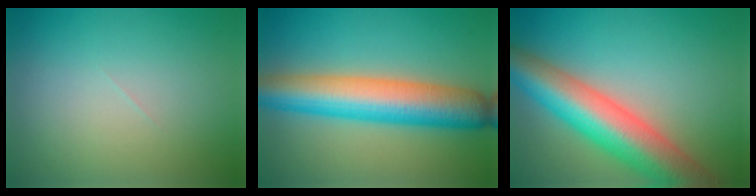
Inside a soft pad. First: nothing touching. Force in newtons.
{"total": 9.1, "press": 9.1, "slide": 0.2}
{"total": 10.5, "press": 10.4, "slide": 0.6}